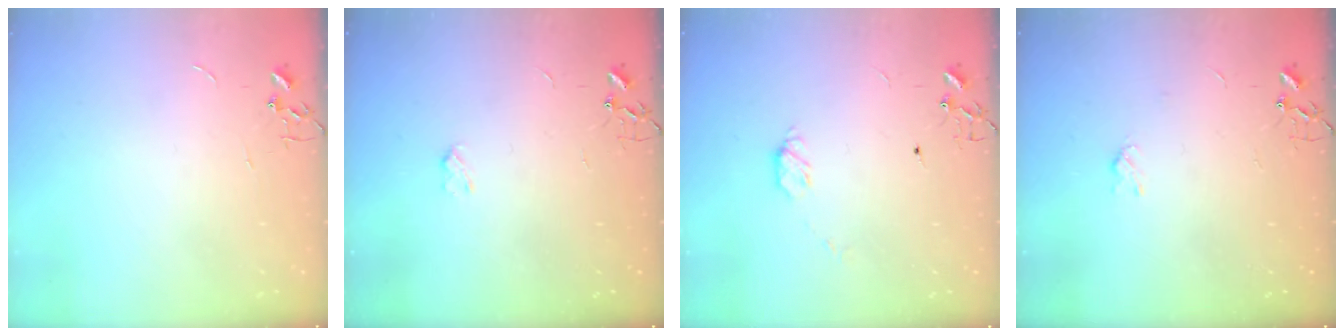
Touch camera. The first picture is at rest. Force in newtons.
{"total": 2.6, "press": 2.6, "slide": 0.5}
{"total": 4.6, "press": 4.6, "slide": 0.4}
{"total": 3.2, "press": 3.1, "slide": 0.7}